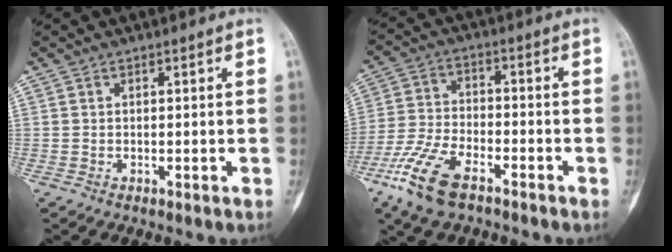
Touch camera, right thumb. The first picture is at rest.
{"total": 11.8, "force": [-7.3, 5.1, 7.7], "torque": [-0.164, 0.015, -0.148]}